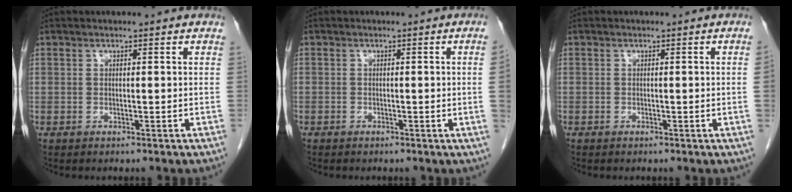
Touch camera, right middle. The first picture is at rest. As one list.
[{"total": 1.6, "force": [-0.3, -0.7, 1.4], "torque": [-0.014, 0.001, -0.006]}, {"total": 0.8, "force": [-0.1, -0.3, 0.7], "torque": [-0.001, 0.002, -0.003]}]